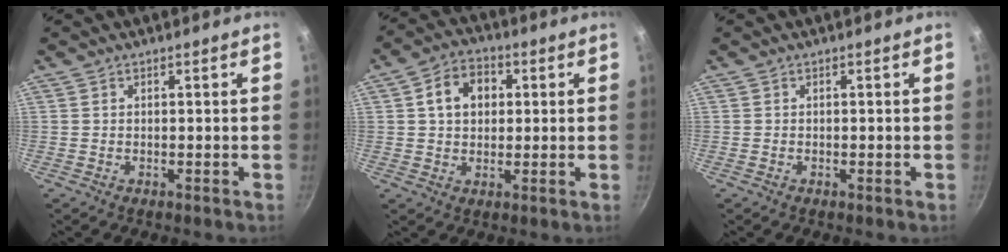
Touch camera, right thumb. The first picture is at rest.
{"total": 8.3, "force": [1.9, 6.3, 5.0], "torque": [-0.056, 0.012, 0.022]}
{"total": 0.0}